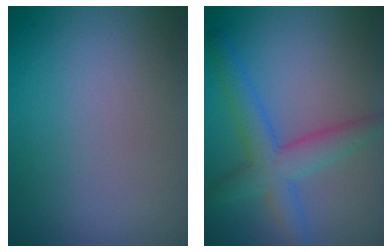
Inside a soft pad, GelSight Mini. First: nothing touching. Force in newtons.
{"total": 4.8, "press": 4.8, "slide": 0.1}